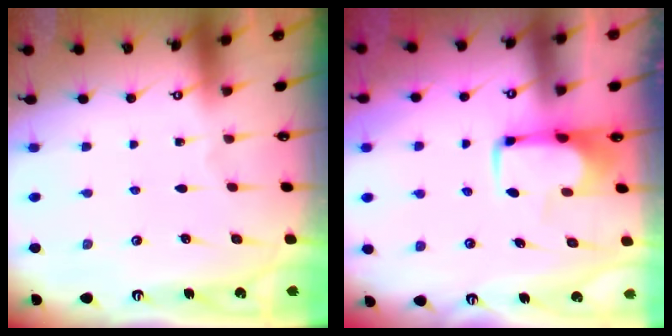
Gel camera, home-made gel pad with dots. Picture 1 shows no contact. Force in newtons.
{"total": 1.9, "press": 1.9, "slide": 0.5}